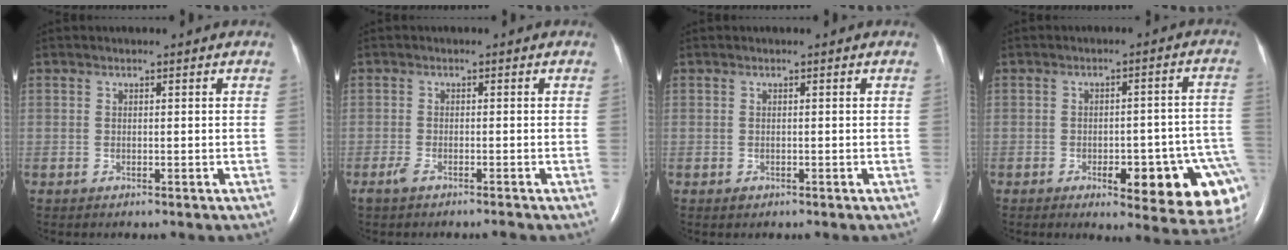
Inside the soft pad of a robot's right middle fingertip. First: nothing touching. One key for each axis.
{"total": 2.0, "fx": -1.5, "fy": 0.3, "fz": 1.2, "tx": -0.033, "ty": -0.004, "tz": -0.031}
{"total": 0.5, "fx": -0.3, "fy": 0.4, "fz": 0.2, "tx": -0.005, "ty": 0.001, "tz": -0.003}
{"total": 15.6, "fx": -7.0, "fy": 4.1, "fz": 13.3, "tx": -0.074, "ty": 0.025, "tz": -0.075}